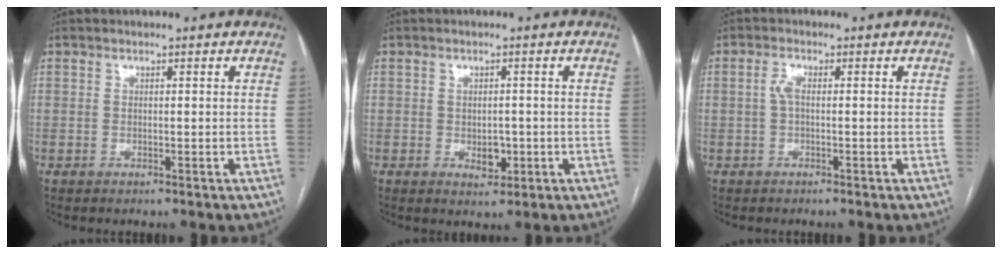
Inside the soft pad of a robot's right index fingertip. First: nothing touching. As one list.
[{"total": 2.9, "force": [-0.9, 1.9, 2.0], "torque": [-0.026, 0.002, -0.004]}, {"total": 1.8, "force": [-0.2, 0.7, 1.7], "torque": [-0.036, 0.005, -0.005]}]